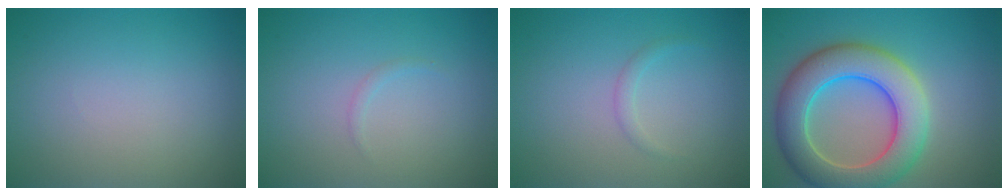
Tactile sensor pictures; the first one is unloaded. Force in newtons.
{"total": 0.5, "press": 0.5, "slide": 0.1}
{"total": 0.8, "press": 0.8, "slide": 0.1}
{"total": 8.6, "press": 8.6, "slide": 0.4}